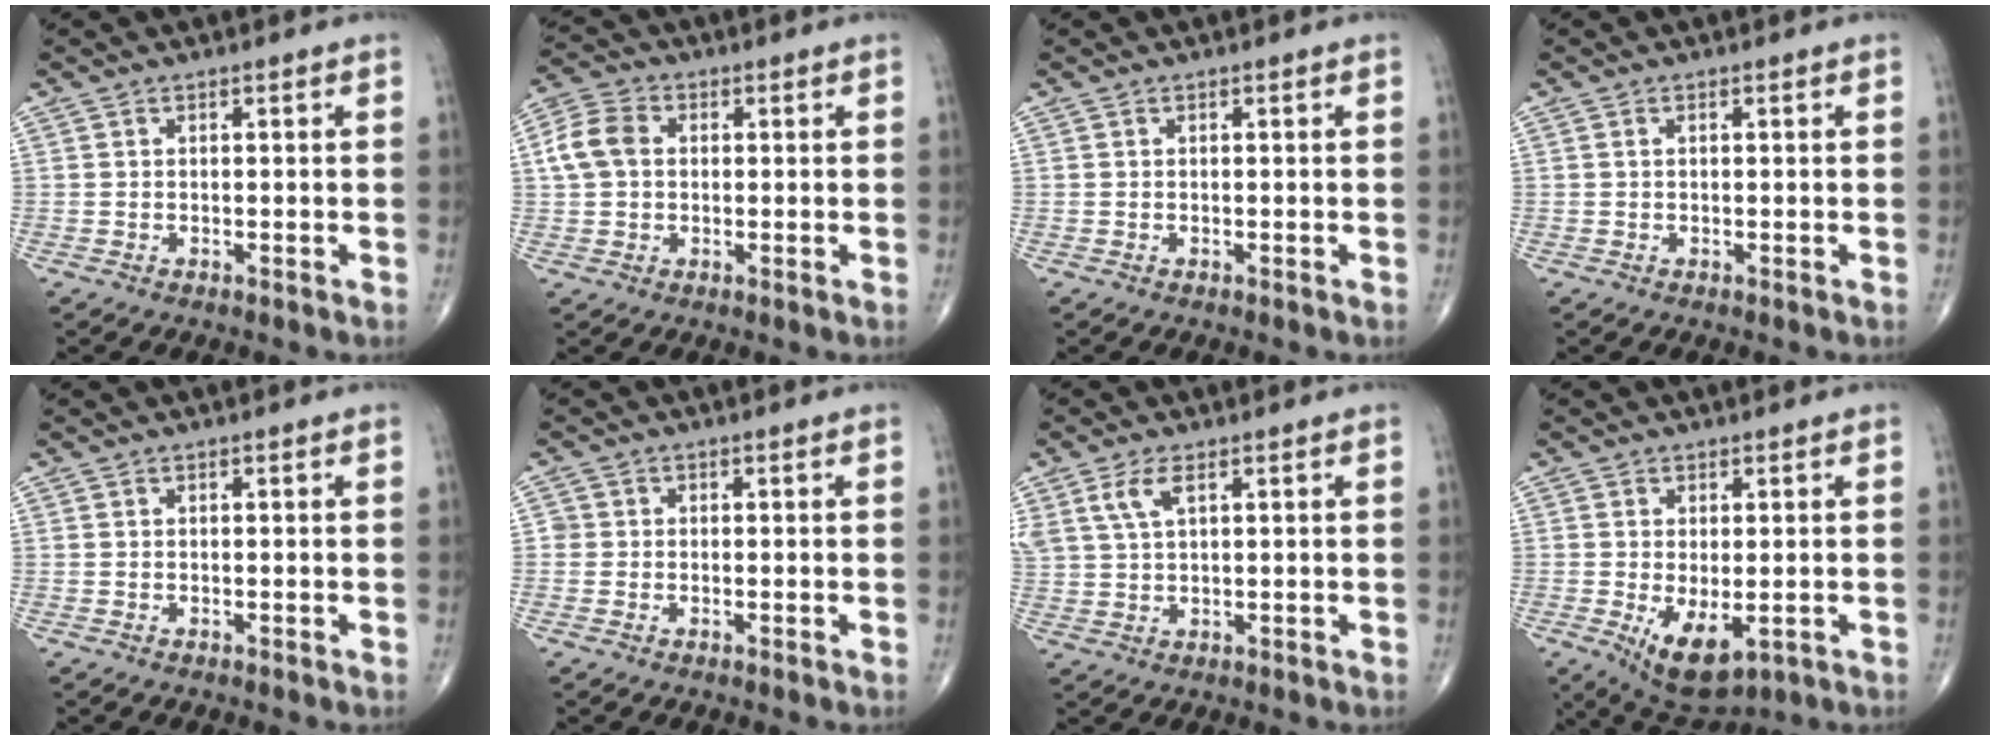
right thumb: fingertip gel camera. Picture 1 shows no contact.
{"total": 6.9, "force": [0.8, 5.3, 4.4], "torque": [-0.089, 0.017, 0.010]}
{"total": 0.0}
{"total": 0.0}
{"total": 0.0}
{"total": 1.5, "force": [-0.4, 1.4, 0.2], "torque": [0.005, 0.006, -0.014]}
{"total": 4.6, "force": [2.1, 1.9, 3.6], "torque": [-0.082, 0.001, 0.049]}
{"total": 8.3, "force": [-2.0, 4.0, 7.0], "torque": [-0.110, -0.020, -0.016]}